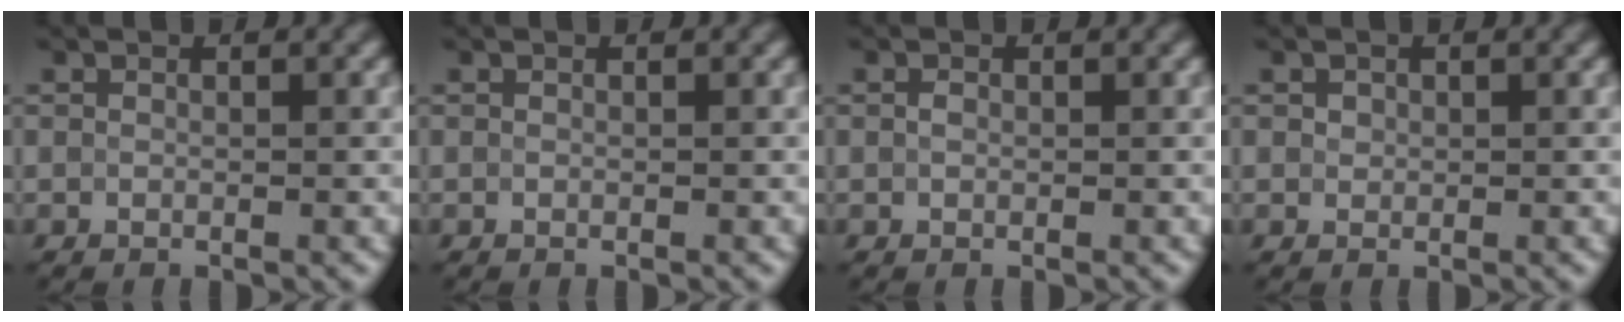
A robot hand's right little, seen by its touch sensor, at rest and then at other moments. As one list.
[{"total": 0.0}, {"total": 0.6, "force": [0.1, 0.4, 0.4], "torque": [-0.008, 0.000, 0.001]}, {"total": 0.6, "force": [0.3, 0.6, 0.2], "torque": [-0.001, -0.001, 0.004]}]